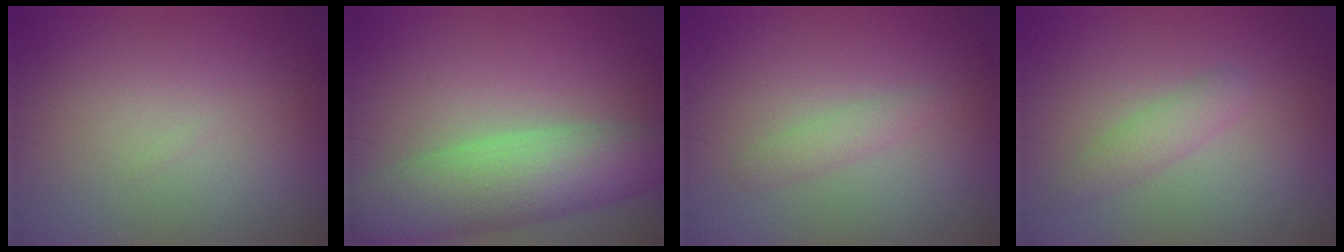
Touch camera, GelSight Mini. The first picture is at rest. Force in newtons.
{"total": 7.1, "press": 7.0, "slide": 0.7}
{"total": 1.3, "press": 1.3, "slide": 0.0}
{"total": 1.9, "press": 1.9, "slide": 0.0}